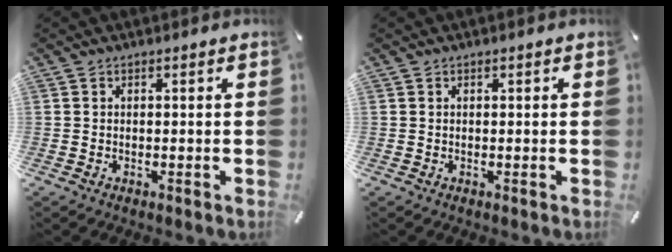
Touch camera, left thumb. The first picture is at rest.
{"total": 0.0}